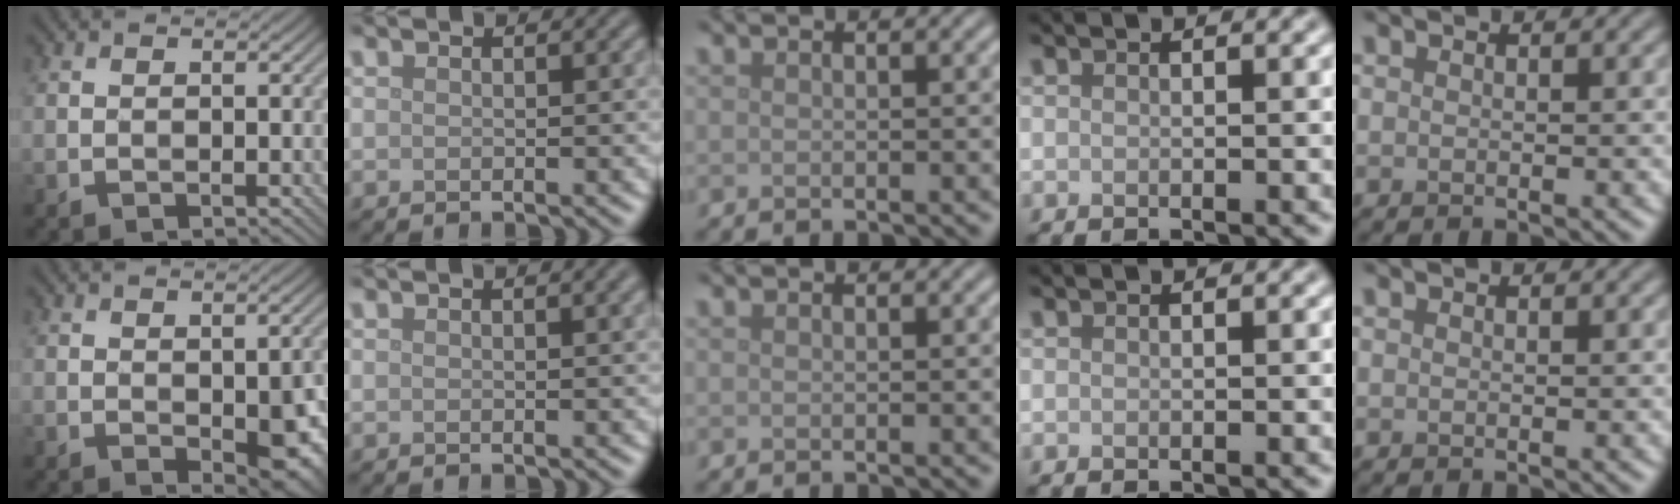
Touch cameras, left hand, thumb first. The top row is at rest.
{"thumb": {"total": 6.3, "force": [-1.5, 3.4, 5.1], "torque": [-0.068, -0.023, -0.007]}, "index": {"total": 1.3, "force": [0.6, 0.4, 1.1], "torque": [-0.010, 0.004, 0.008]}}